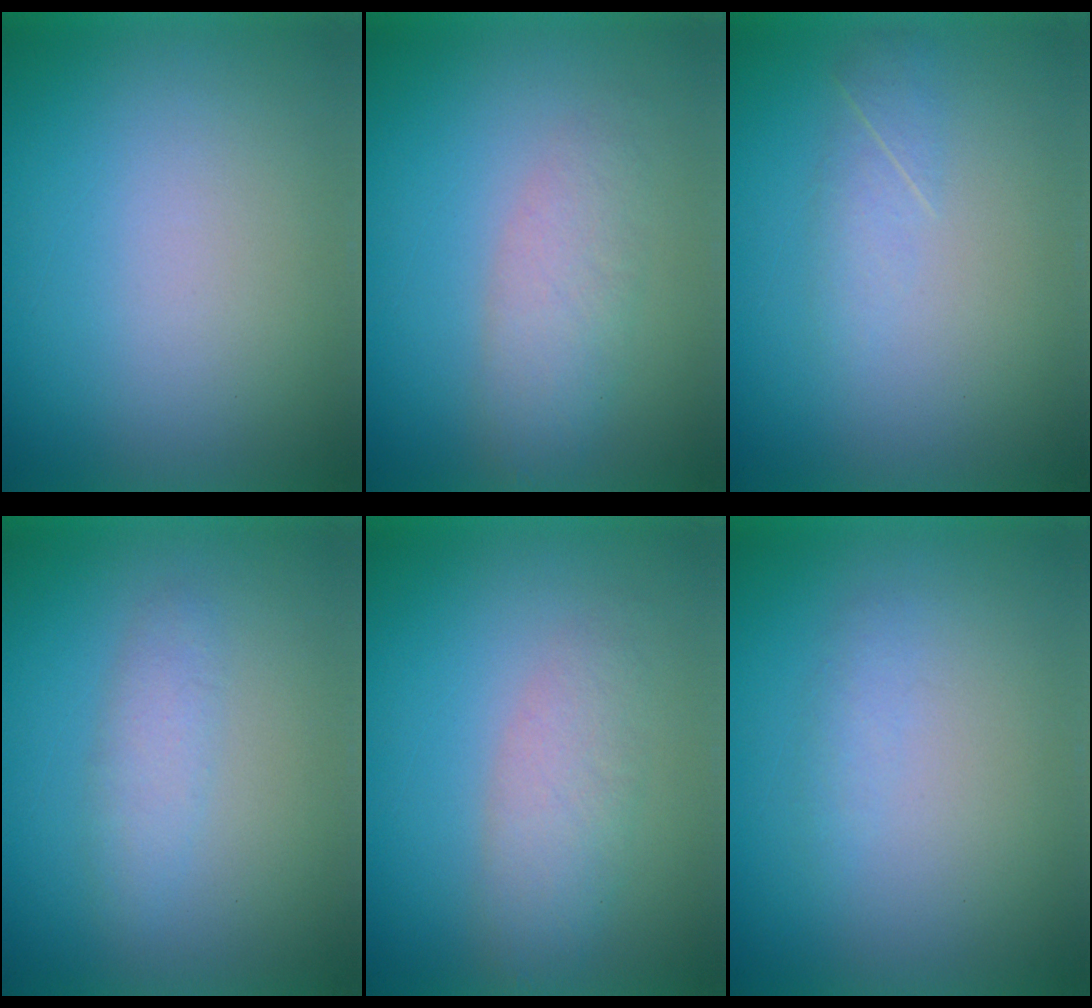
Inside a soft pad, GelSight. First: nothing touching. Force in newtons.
{"total": 2.9}
{"total": 2.1}
{"total": 2.3}
{"total": 2.9}
{"total": 1.2}